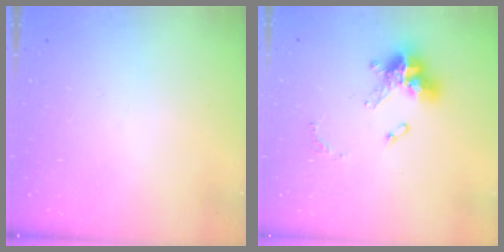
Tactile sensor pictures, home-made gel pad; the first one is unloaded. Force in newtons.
{"total": 12.8, "press": 12.7, "slide": 1.4}